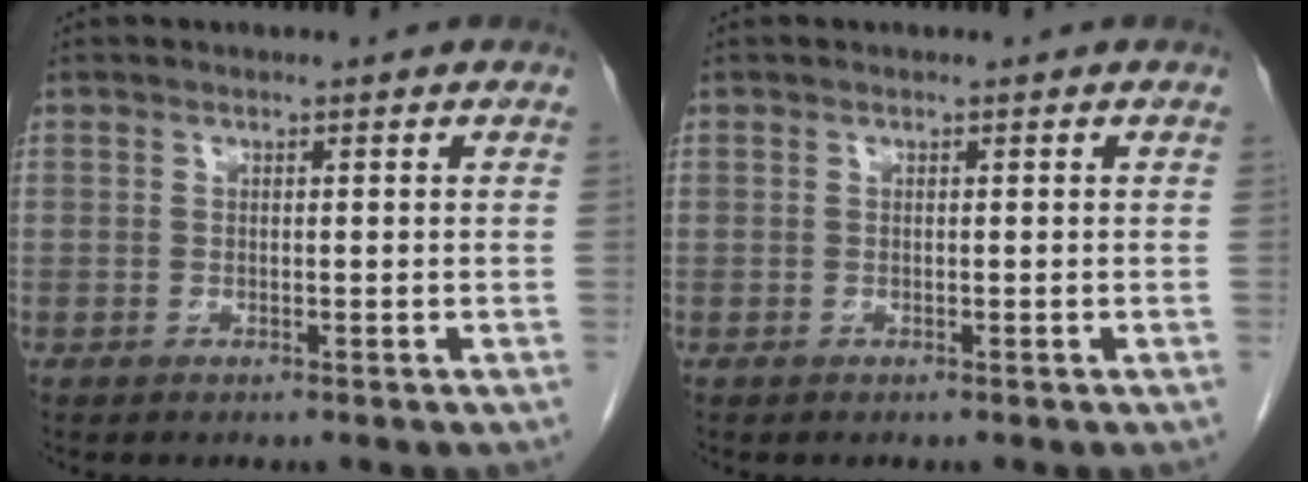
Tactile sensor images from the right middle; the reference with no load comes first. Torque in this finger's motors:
{"motor_torque": [0.87, -0.62, 0.02, 0.01]}